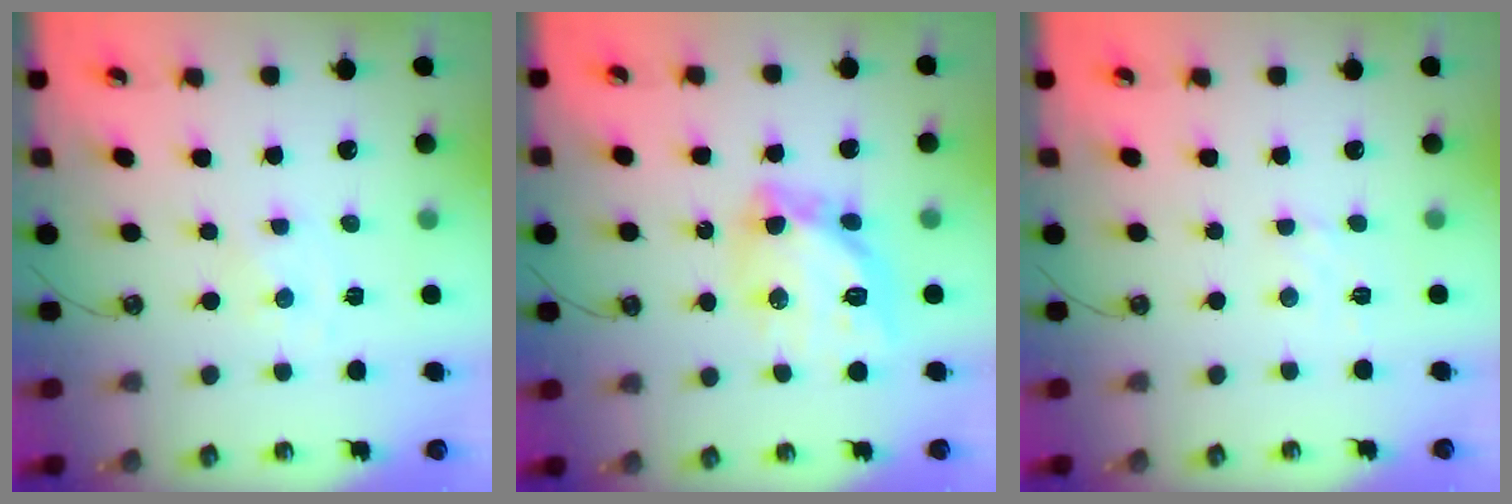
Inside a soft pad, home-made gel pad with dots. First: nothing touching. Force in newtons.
{"total": 15.7, "press": 15.6, "slide": 1.3}
{"total": 1.6, "press": 1.5, "slide": 0.5}